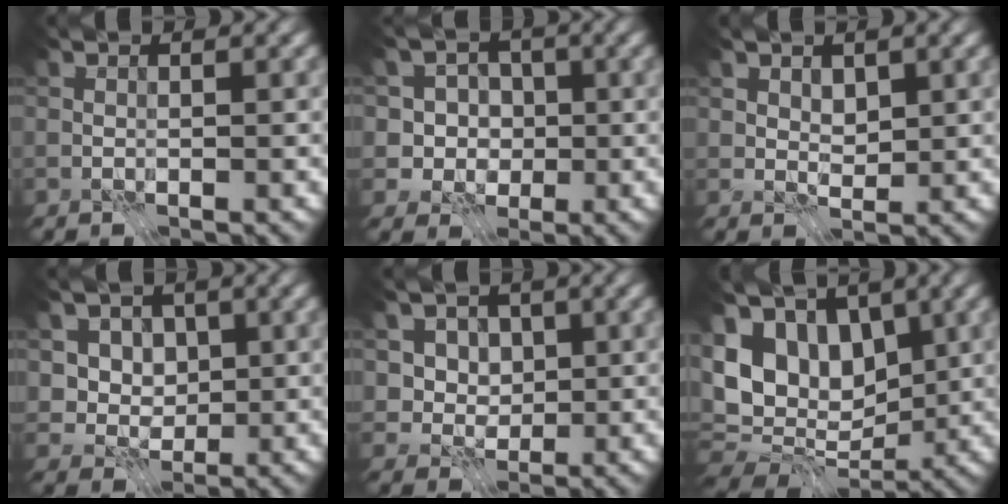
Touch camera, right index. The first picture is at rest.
{"total": 4.3, "force": [0.0, 4.1, 1.2], "torque": [0.000, 0.010, -0.011]}
{"total": 1.7, "force": [1.0, 1.1, 0.8], "torque": [-0.017, -0.012, 0.023]}
{"total": 5.4, "force": [1.2, 4.6, 2.5], "torque": [-0.035, 0.002, 0.017]}
{"total": 4.3, "force": [0.9, 3.8, 1.8], "torque": [-0.030, -0.003, 0.016]}
{"total": 9.1, "force": [2.0, 6.0, 6.5], "torque": [-0.120, 0.007, 0.021]}